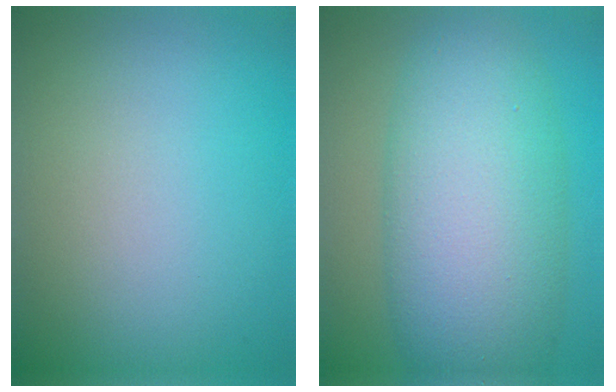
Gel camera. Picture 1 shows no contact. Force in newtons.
{"total": 11.0, "press": 11.0, "slide": 0.0}